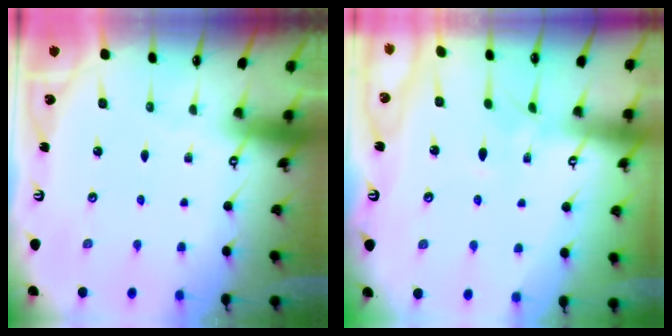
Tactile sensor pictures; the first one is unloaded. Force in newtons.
{"total": 4.1, "press": 4.1, "slide": 0.1}